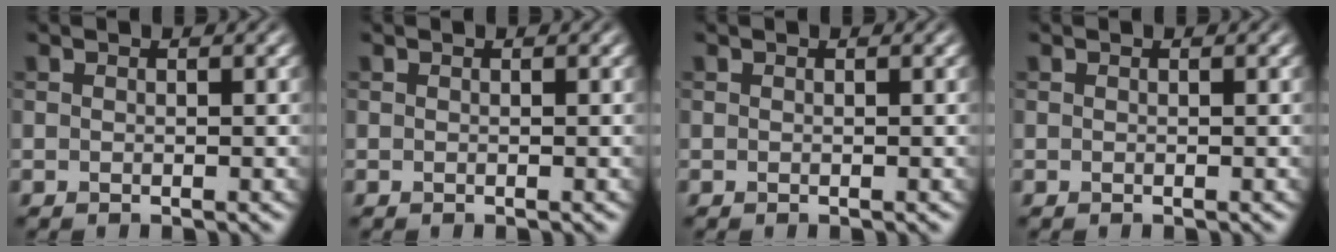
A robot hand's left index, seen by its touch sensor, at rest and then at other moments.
{"total": 0.0}
{"total": 0.0}
{"total": 0.0}